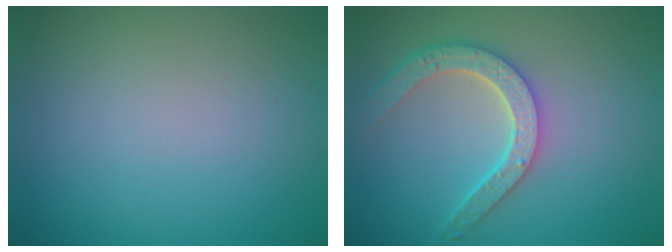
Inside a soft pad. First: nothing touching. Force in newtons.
{"total": 4.6, "press": 3.8, "slide": 2.7}